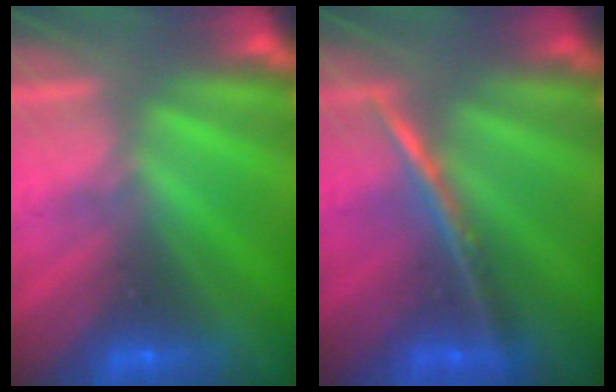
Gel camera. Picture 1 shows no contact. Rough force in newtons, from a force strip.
{"total": 1.9}